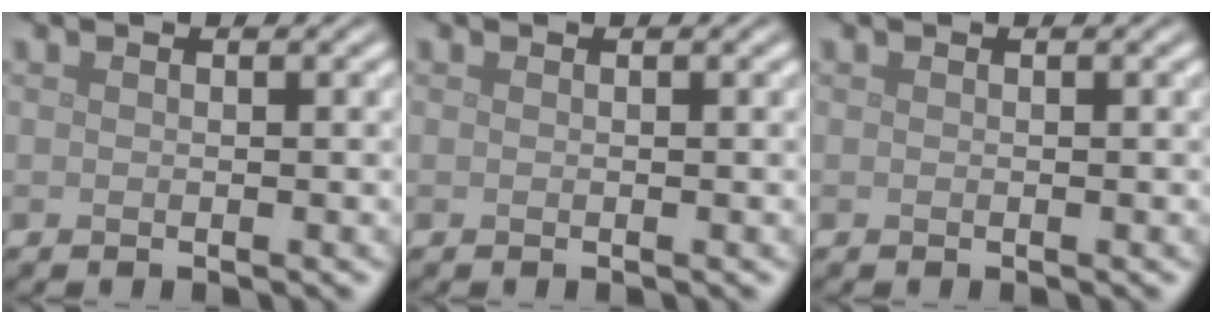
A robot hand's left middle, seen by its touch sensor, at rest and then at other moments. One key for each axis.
{"total": 0.0}
{"total": 0.0}